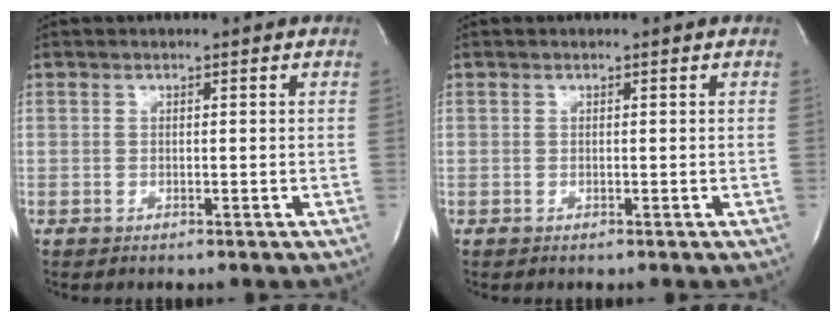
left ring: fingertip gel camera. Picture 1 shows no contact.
{"total": 0.0}